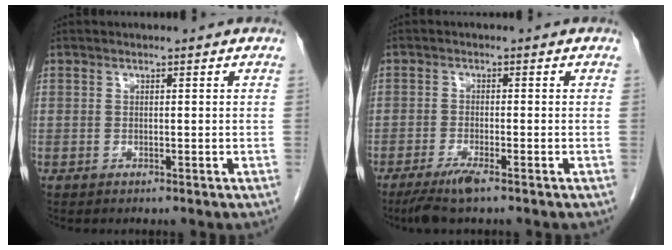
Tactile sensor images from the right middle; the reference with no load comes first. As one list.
[{"total": 4.0, "force": [-2.9, 0.1, 2.8], "torque": [-0.059, -0.012, -0.055]}]